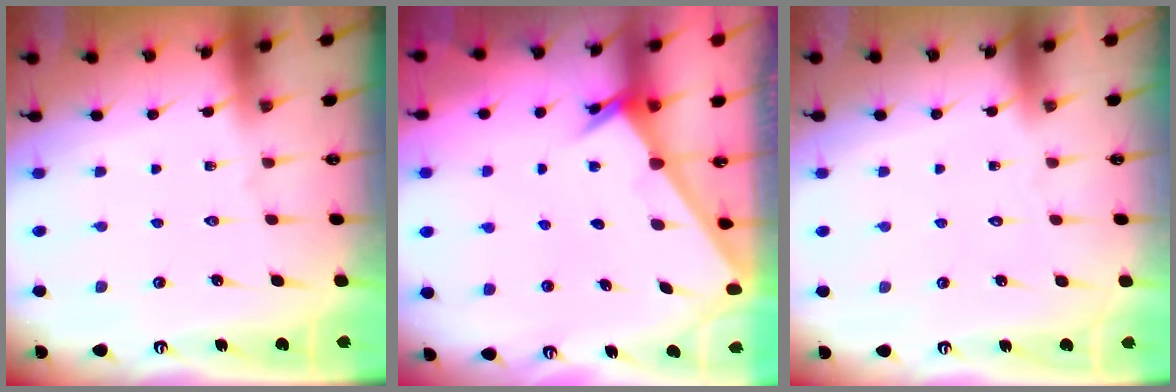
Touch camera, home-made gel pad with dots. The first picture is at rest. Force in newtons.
{"total": 2.6, "press": 2.6, "slide": 0.2}
{"total": 1.8, "press": 1.7, "slide": 0.1}